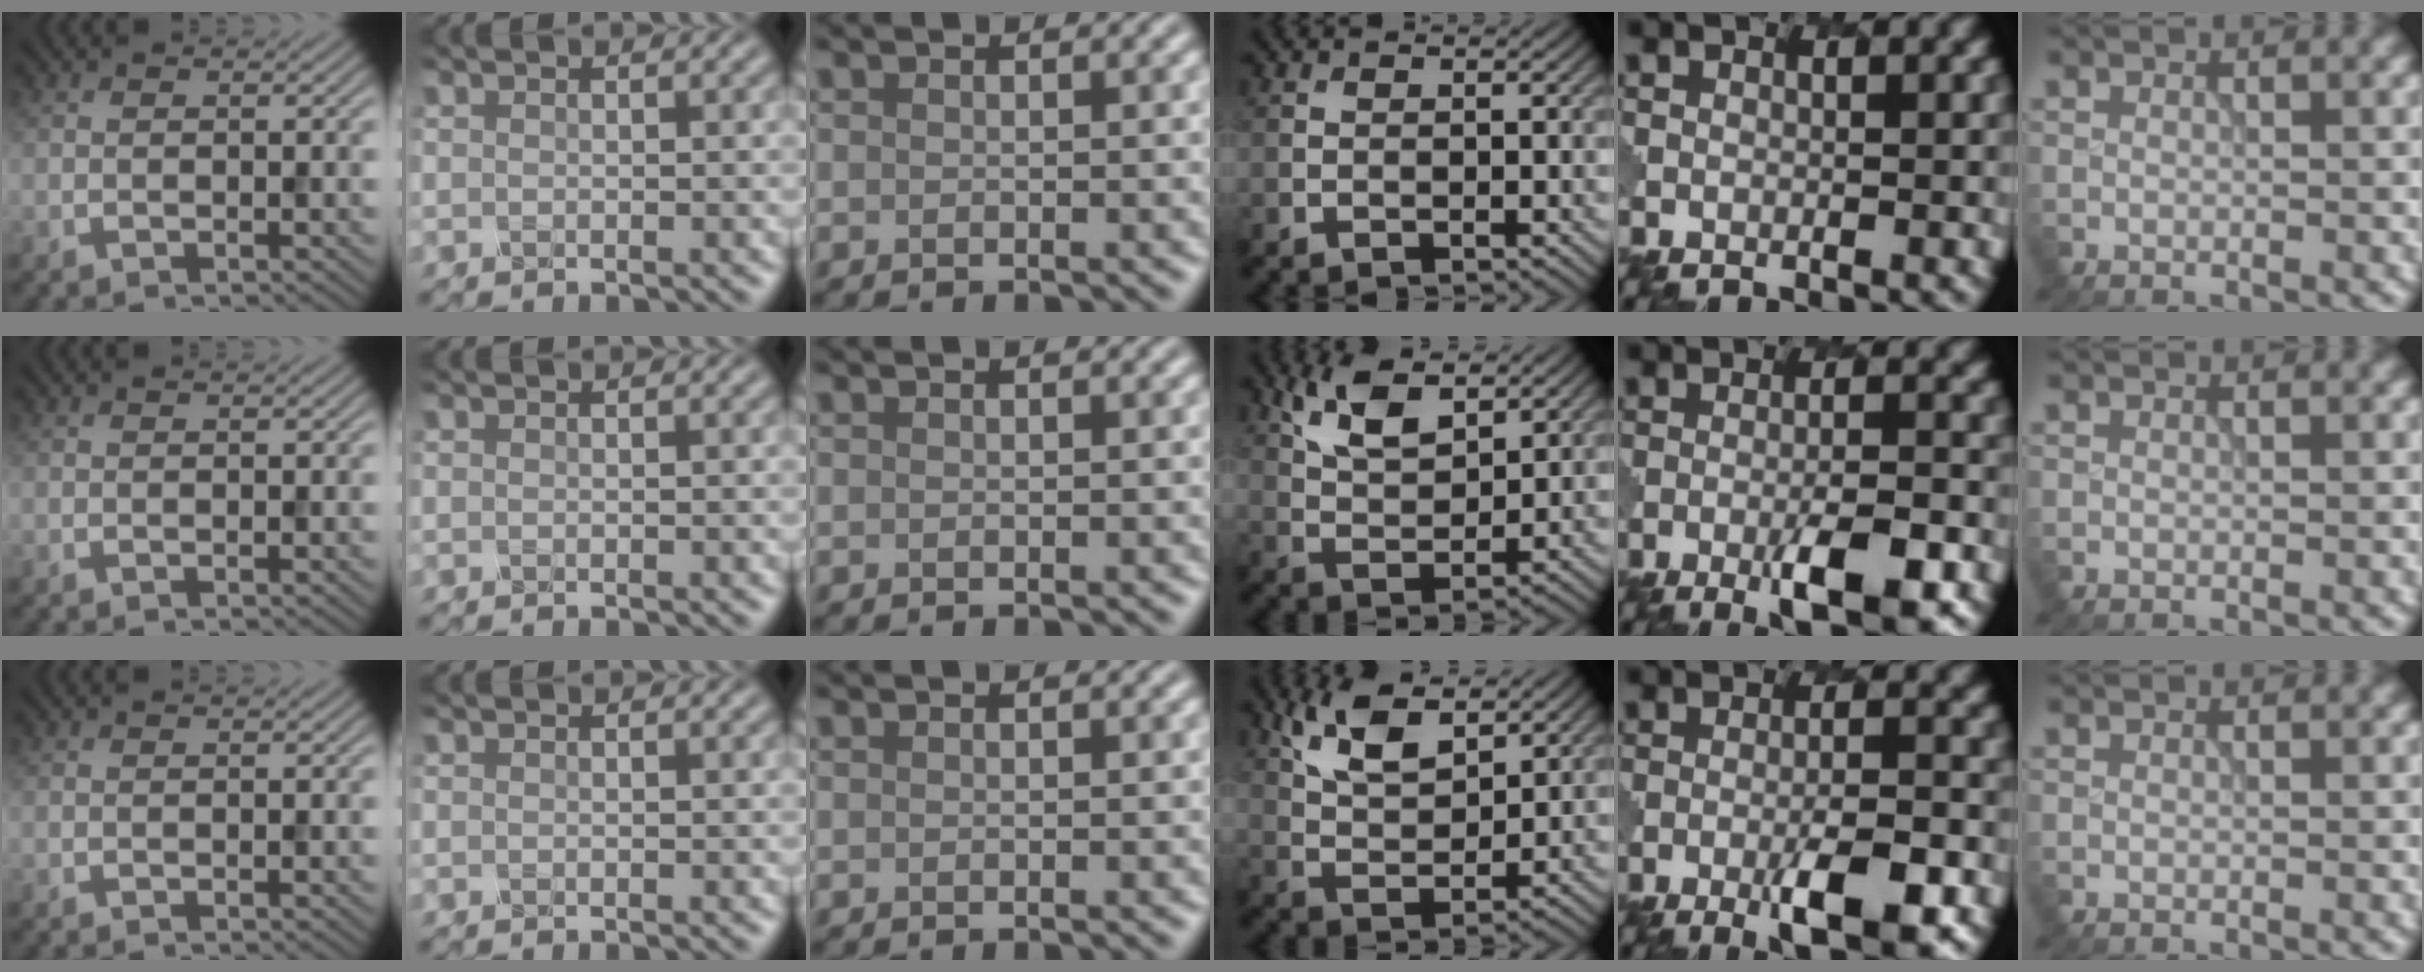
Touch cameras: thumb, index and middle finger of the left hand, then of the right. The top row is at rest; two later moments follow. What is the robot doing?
{"motion": "insert", "object": "pen bag"}